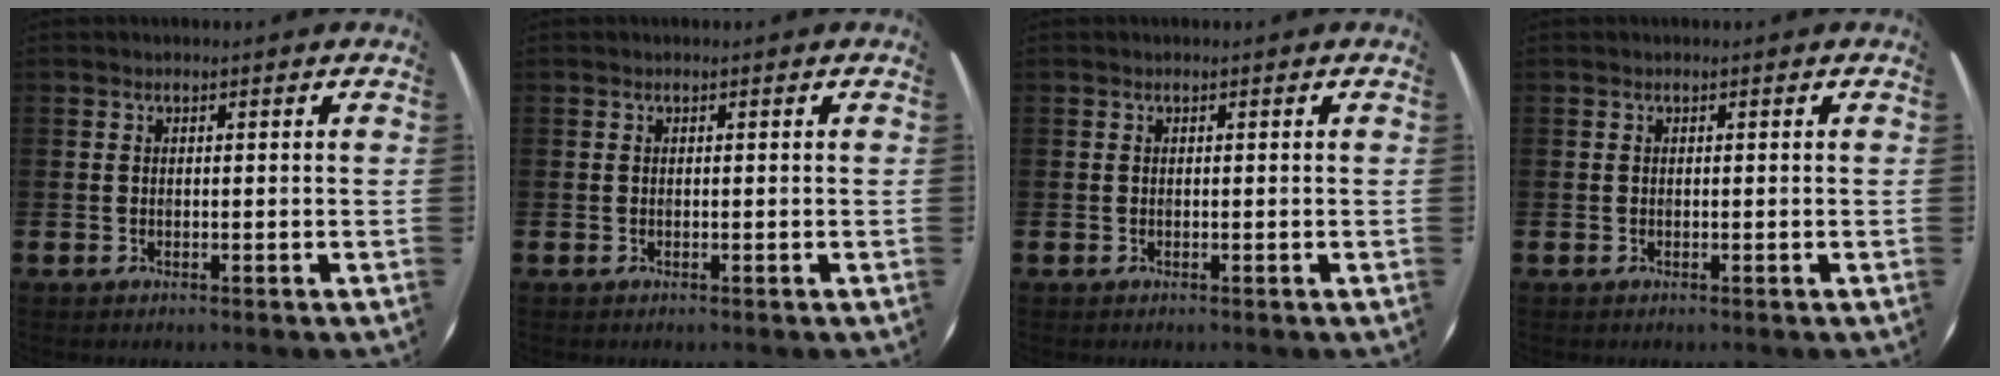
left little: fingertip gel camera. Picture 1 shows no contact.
{"total": 0.0}
{"total": 0.0}
{"total": 0.0}